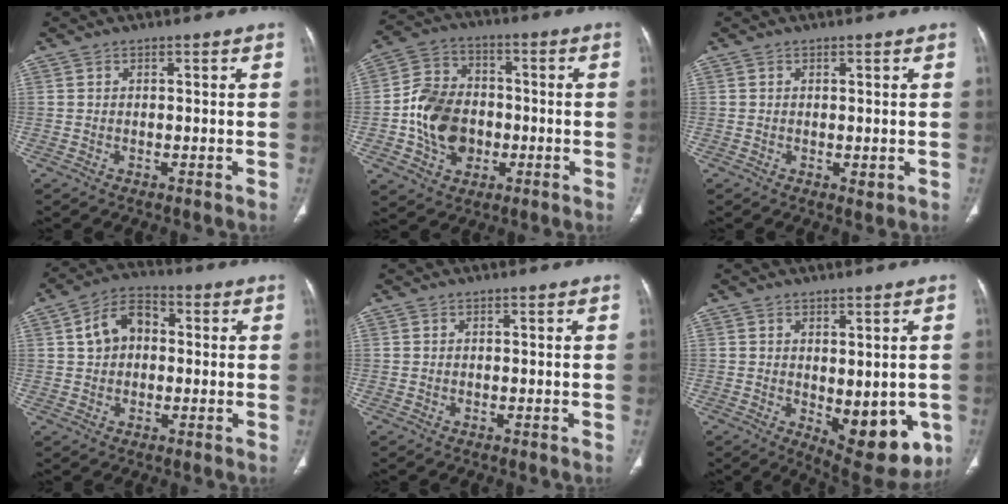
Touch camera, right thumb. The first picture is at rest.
{"total": 13.5, "force": [-2.2, 10.6, 8.0], "torque": [-0.118, 0.023, -0.042]}
{"total": 1.1, "force": [-0.1, 0.5, 0.9], "torque": [-0.012, -0.005, 0.000]}
{"total": 8.2, "force": [1.2, 6.0, 5.5], "torque": [-0.080, 0.021, 0.010]}
{"total": 0.0}
{"total": 12.8, "force": [-2.6, 5.9, 11.1], "torque": [-0.108, -0.020, -0.014]}